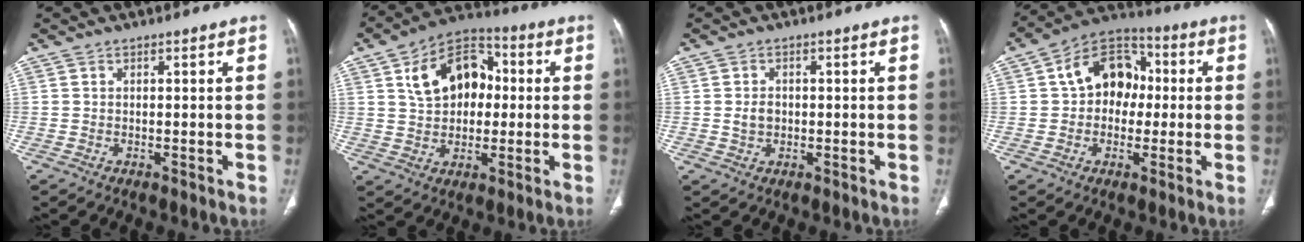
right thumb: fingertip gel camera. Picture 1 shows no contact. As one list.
[{"total": 14.6, "force": [2.7, 10.2, 10.0], "torque": [-0.127, 0.020, 0.038]}, {"total": 2.6, "force": [-0.1, 2.1, 1.5], "torque": [-0.022, 0.005, 0.000]}, {"total": 13.3, "force": [1.2, 9.9, 8.8], "torque": [-0.097, 0.032, 0.008]}]